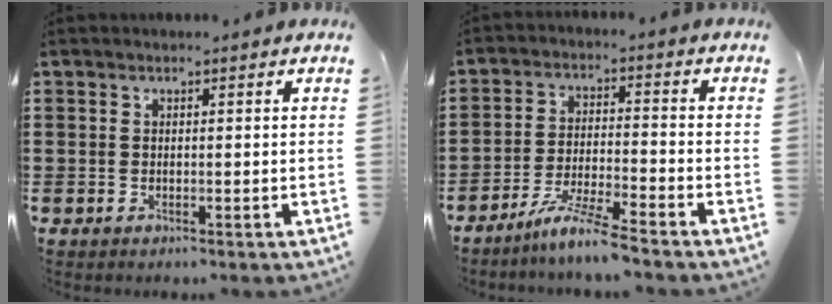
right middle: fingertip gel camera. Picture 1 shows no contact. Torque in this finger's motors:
{"motor_torque": [1.84, -0.30, 0.17, 0.08]}